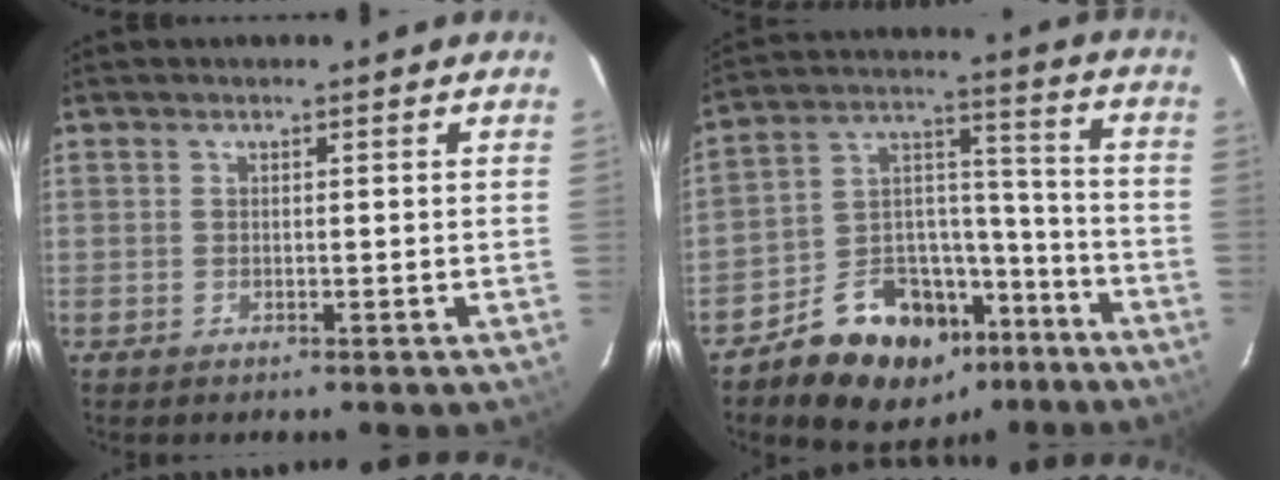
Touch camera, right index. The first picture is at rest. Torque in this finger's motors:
{"motor_torque": [1.06, -1.08, 0.89, 0.07]}